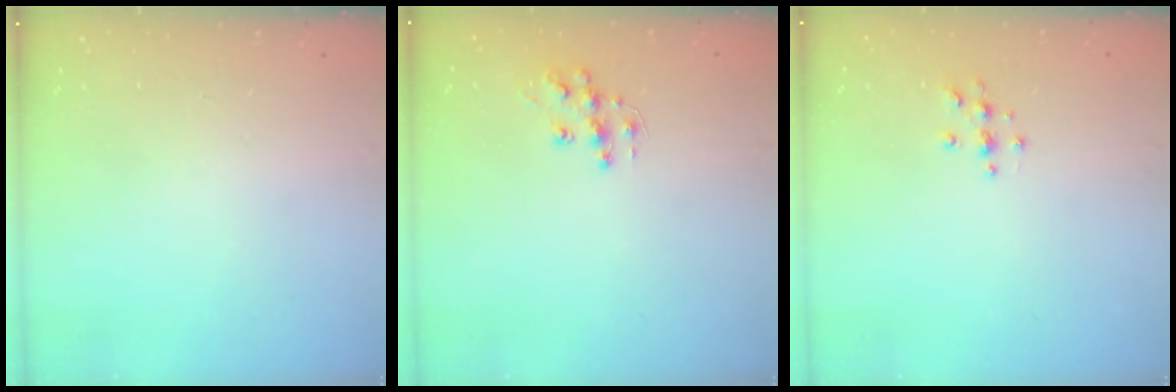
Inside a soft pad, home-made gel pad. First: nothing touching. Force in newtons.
{"total": 9.8, "press": 9.8, "slide": 0.6}
{"total": 6.3, "press": 6.3, "slide": 0.8}